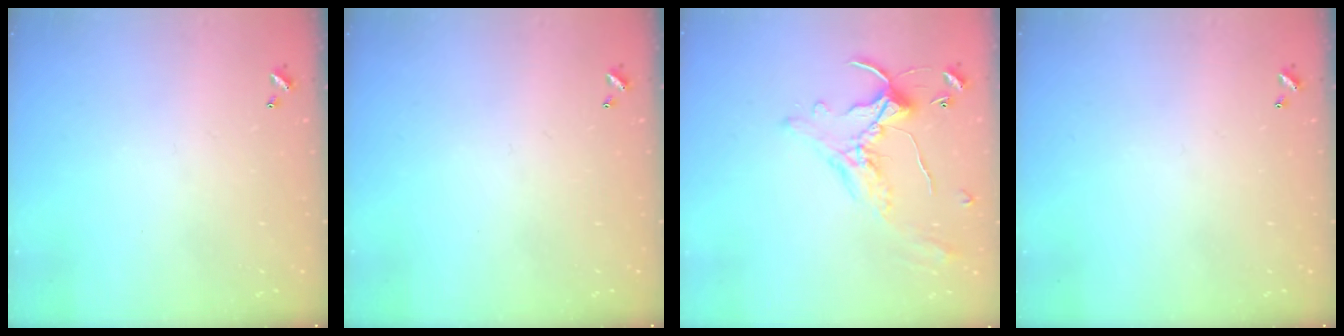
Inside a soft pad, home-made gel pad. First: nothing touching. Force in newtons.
{"total": 0.0}
{"total": 1.0, "press": 0.2, "slide": 1.0}
{"total": 0.0}